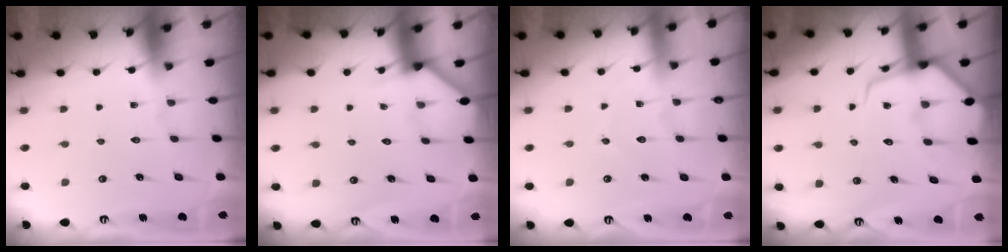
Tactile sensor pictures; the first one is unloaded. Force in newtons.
{"total": 2.3, "press": 2.3, "slide": 0.1}
{"total": 4.4, "press": 4.4, "slide": 0.4}
{"total": 8.7, "press": 8.6, "slide": 1.0}